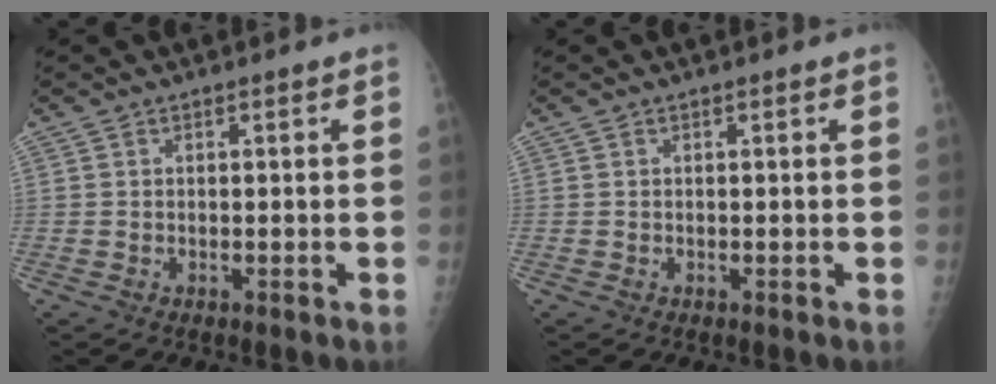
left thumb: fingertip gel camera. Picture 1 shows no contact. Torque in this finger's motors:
{"motor_torque": [-0.16, 0.17, 0.00, -0.01, 0.00]}